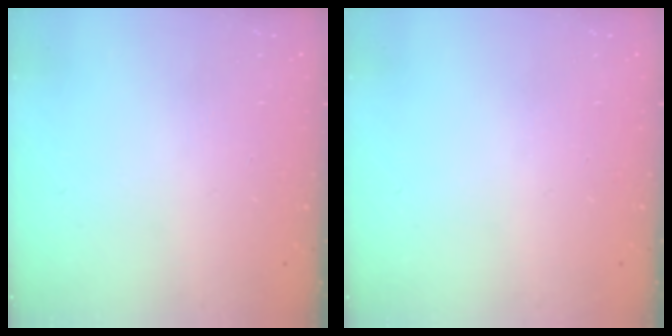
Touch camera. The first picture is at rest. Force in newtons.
{"total": 0.0}